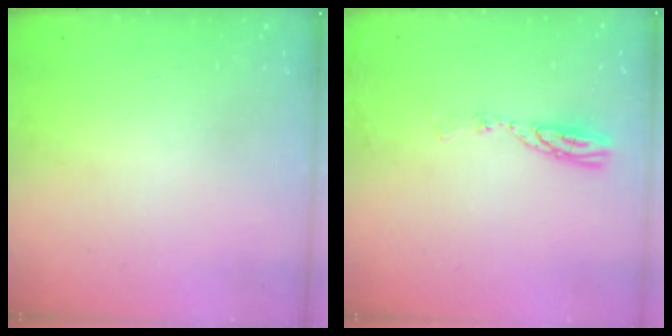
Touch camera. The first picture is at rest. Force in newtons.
{"total": 5.9, "press": 5.8, "slide": 0.7}